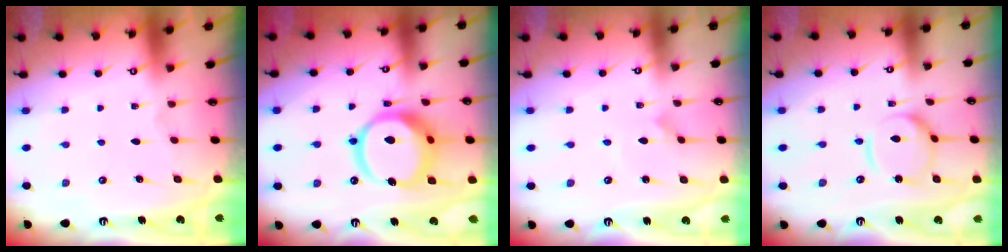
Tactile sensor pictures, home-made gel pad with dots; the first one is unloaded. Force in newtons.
{"total": 17.3, "press": 17.2, "slide": 2.4}
{"total": 2.5, "press": 2.5, "slide": 0.2}
{"total": 10.9, "press": 10.9, "slide": 0.9}